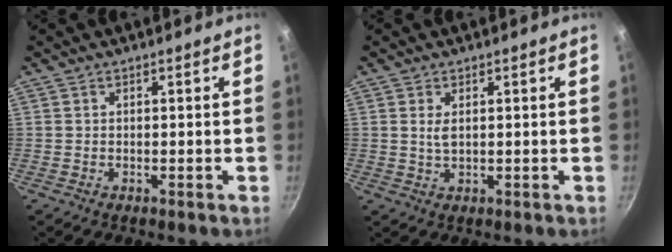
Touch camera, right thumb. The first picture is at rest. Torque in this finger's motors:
{"motor_torque": [-0.20, 0.29, -0.12, 0.20, -0.05]}